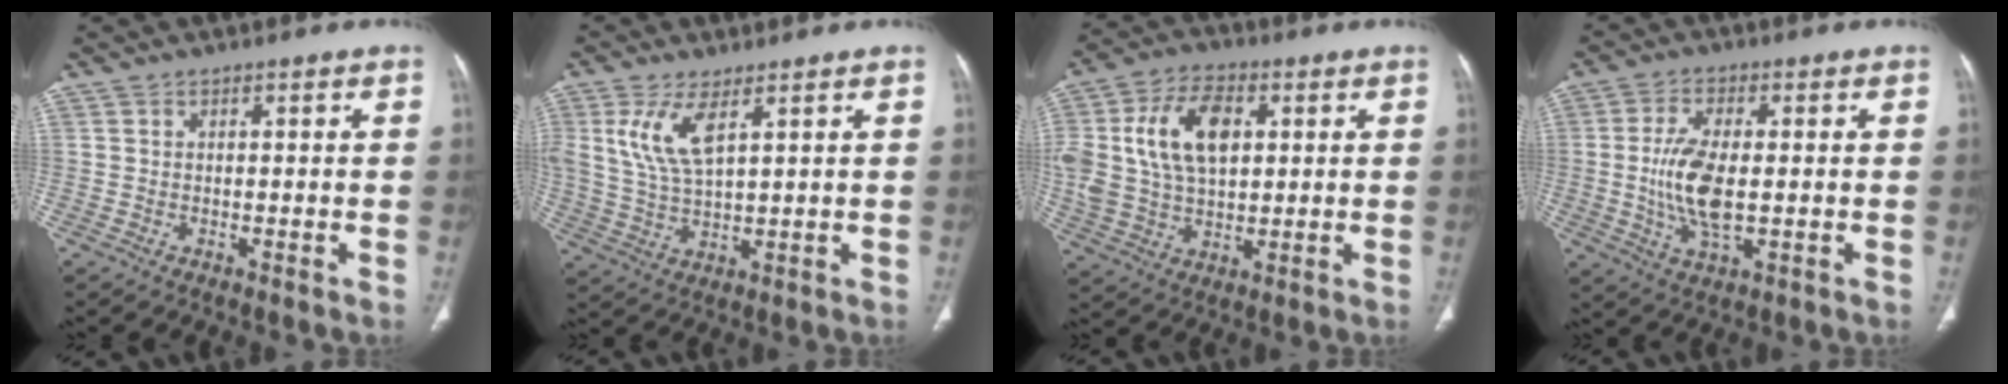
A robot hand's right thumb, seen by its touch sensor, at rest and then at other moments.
{"total": 8.6, "force": [3.7, 3.3, 7.1], "torque": [-0.155, -0.010, 0.086]}
{"total": 16.1, "force": [3.6, 10.1, 12.0], "torque": [-0.222, 0.006, 0.069]}
{"total": 10.1, "force": [-0.5, 4.5, 9.0], "torque": [-0.185, -0.006, -0.006]}